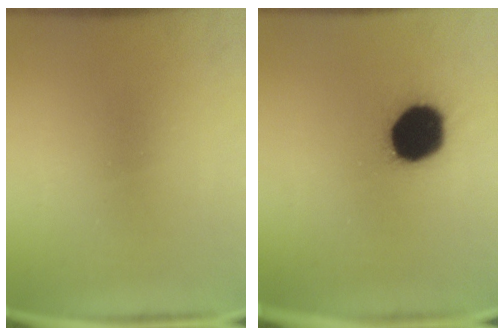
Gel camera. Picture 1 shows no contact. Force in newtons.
{"total": 19.8}